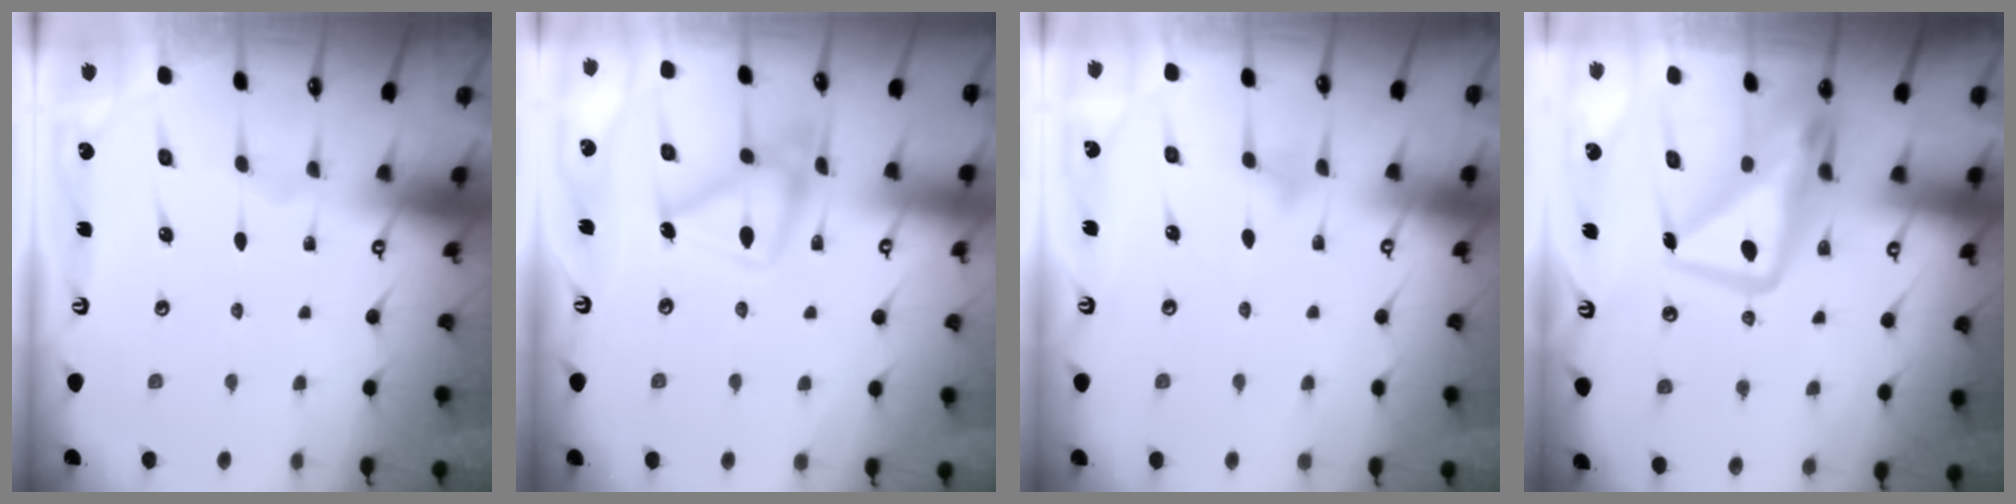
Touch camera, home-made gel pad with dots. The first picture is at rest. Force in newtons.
{"total": 15.1, "press": 15.0, "slide": 1.0}
{"total": 5.8, "press": 5.8, "slide": 0.4}
{"total": 13.6, "press": 13.5, "slide": 1.4}